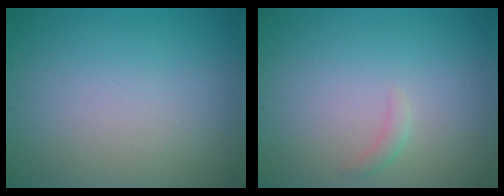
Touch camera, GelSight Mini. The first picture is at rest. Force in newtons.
{"total": 0.8, "press": 0.8, "slide": 0.1}